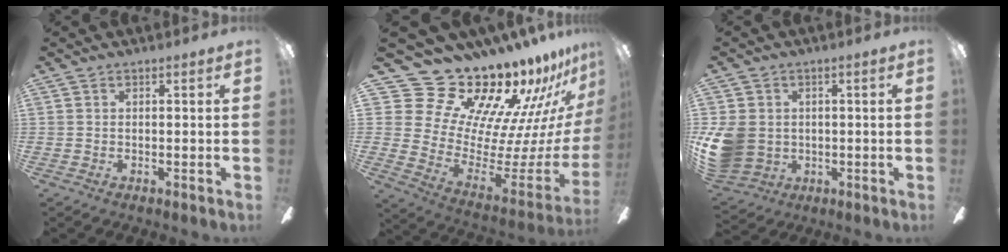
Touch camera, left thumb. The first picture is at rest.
{"total": 25.6, "force": [21.4, 10.9, 8.8], "torque": [-0.130, -0.198, 0.417]}
{"total": 11.0, "force": [0.0, 9.6, 5.4], "torque": [-0.131, 0.008, 0.005]}